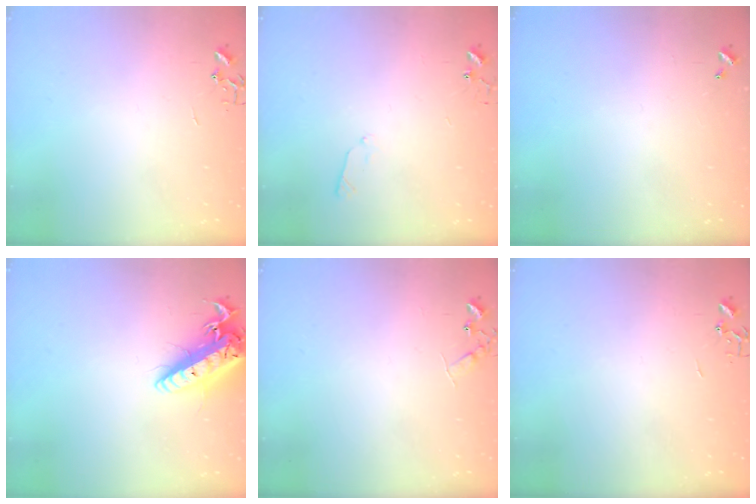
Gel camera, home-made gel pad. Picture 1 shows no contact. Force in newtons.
{"total": 4.4, "press": 4.4, "slide": 0.5}
{"total": 0.0}
{"total": 19.7, "press": 19.5, "slide": 2.7}
{"total": 7.0, "press": 7.0, "slide": 0.8}
{"total": 0.0}